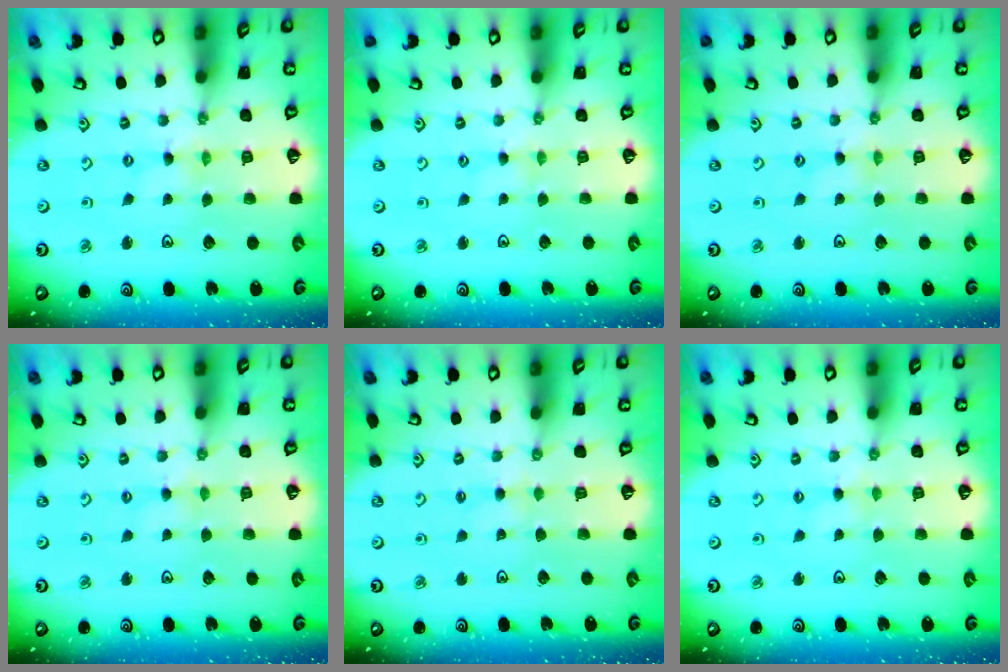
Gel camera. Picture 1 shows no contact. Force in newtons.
{"total": 1.3, "press": 1.3, "slide": 0.2}
{"total": 1.1, "press": 1.1, "slide": 0.2}
{"total": 2.0, "press": 1.9, "slide": 0.3}
{"total": 2.8, "press": 2.8, "slide": 0.3}
{"total": 2.0, "press": 1.9, "slide": 0.3}